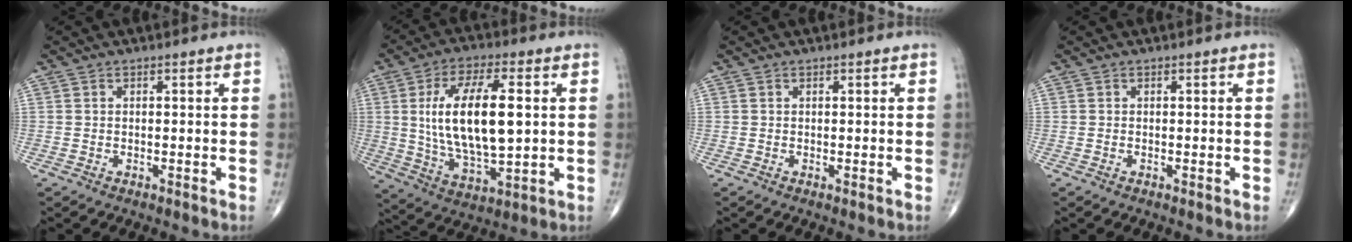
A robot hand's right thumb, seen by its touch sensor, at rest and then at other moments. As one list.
[{"total": 18.1, "force": [2.4, 7.5, 16.3], "torque": [-0.290, -0.009, 0.047]}, {"total": 0.0}, {"total": 0.0}]